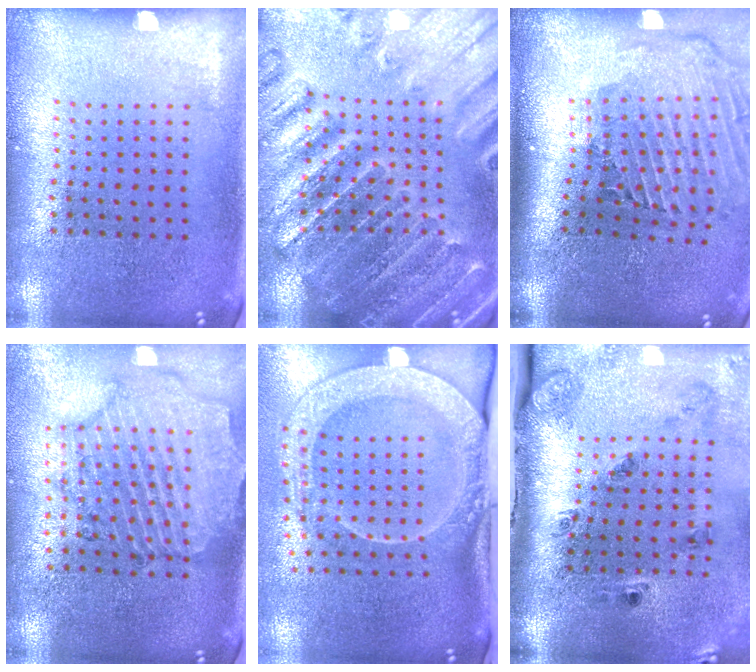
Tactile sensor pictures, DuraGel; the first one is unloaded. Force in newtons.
{"total": 2.8, "press": 2.7, "slide": 0.3}
{"total": 2.9, "press": 2.0, "slide": 2.1}
{"total": 1.6, "press": 1.6, "slide": 0.3}
{"total": 2.8, "press": 2.1, "slide": 1.9}
{"total": 2.4, "press": 1.7, "slide": 1.8}